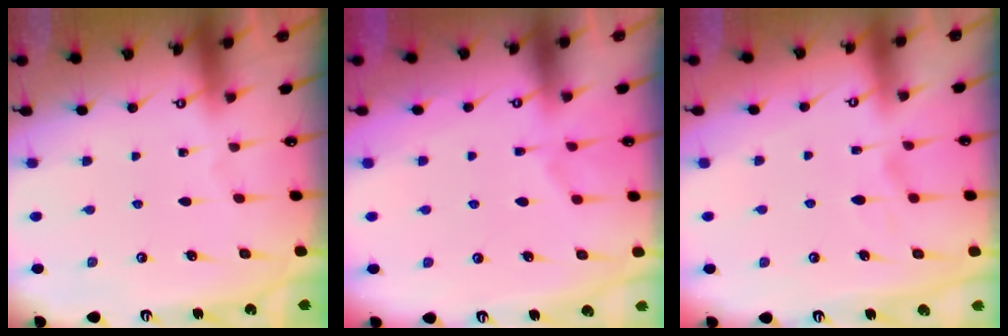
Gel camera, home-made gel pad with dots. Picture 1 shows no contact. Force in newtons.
{"total": 1.3, "press": 0.5, "slide": 1.2}
{"total": 1.7, "press": 1.2, "slide": 1.2}